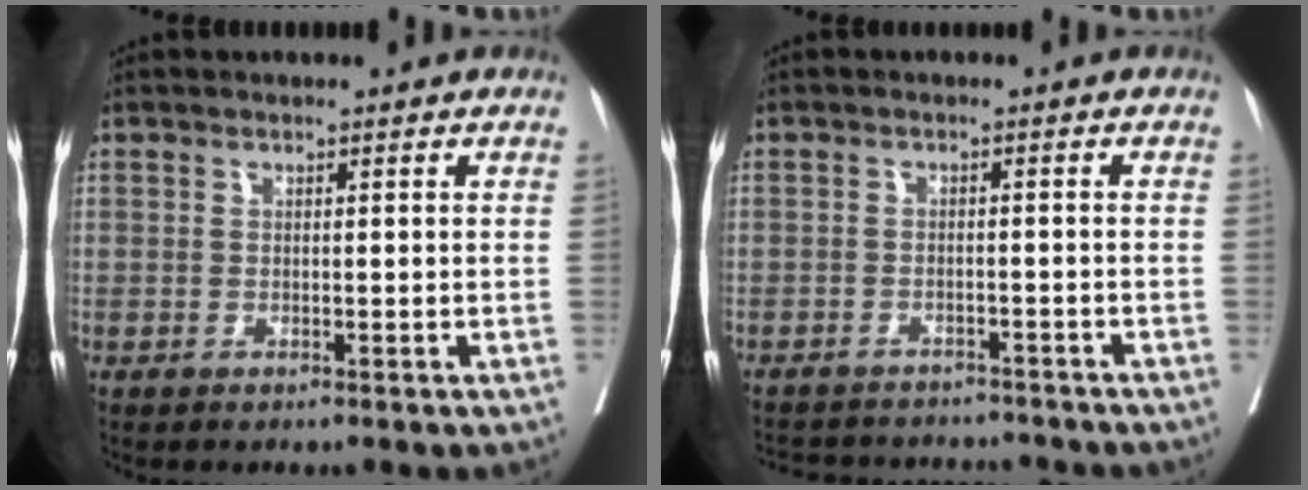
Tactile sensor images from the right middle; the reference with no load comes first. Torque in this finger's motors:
{"motor_torque": [0.07, -0.26, 0.02, 0.01]}